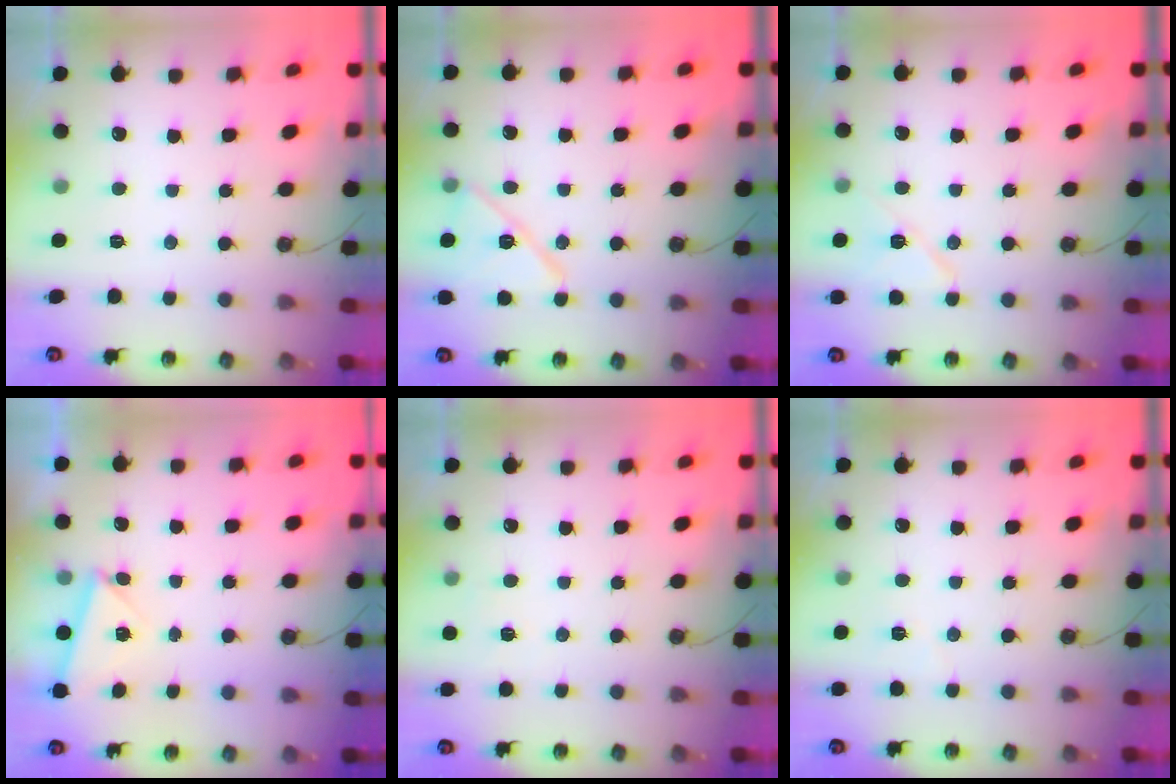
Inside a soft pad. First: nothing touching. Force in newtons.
{"total": 12.7, "press": 12.6, "slide": 1.3}
{"total": 8.8, "press": 8.7, "slide": 1.1}
{"total": 2.7, "press": 2.0, "slide": 1.7}
{"total": 3.2, "press": 3.2, "slide": 0.3}
{"total": 3.6, "press": 3.5, "slide": 0.9}